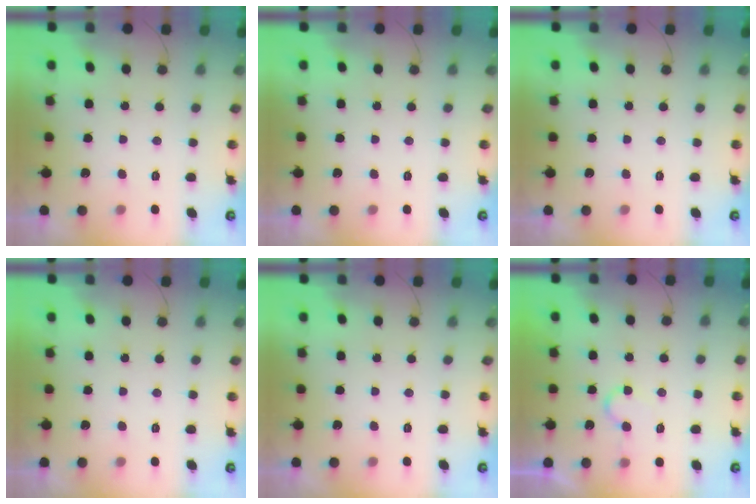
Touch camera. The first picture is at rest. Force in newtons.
{"total": 0.0}
{"total": 0.0}
{"total": 1.8, "press": 1.8, "slide": 0.0}
{"total": 0.0}
{"total": 6.3, "press": 6.2, "slide": 0.6}